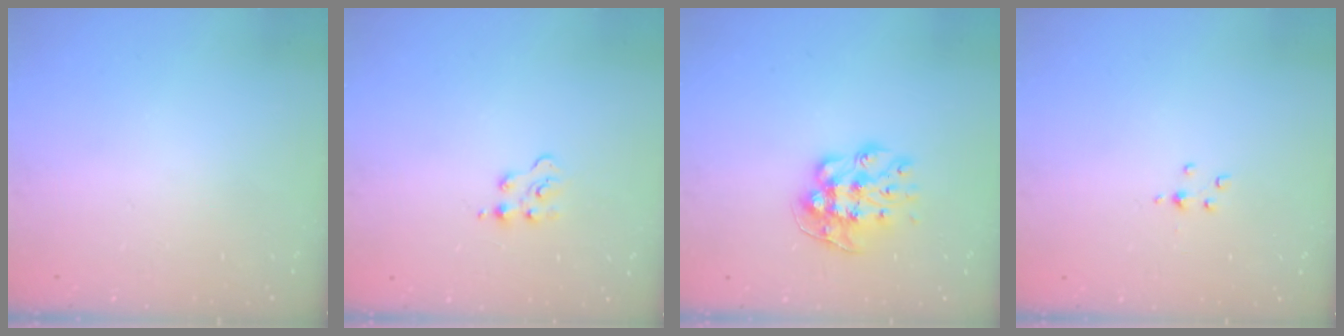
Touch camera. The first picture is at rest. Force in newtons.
{"total": 2.2, "press": 2.2, "slide": 0.5}
{"total": 11.0, "press": 10.9, "slide": 0.8}
{"total": 3.0, "press": 3.0, "slide": 0.5}